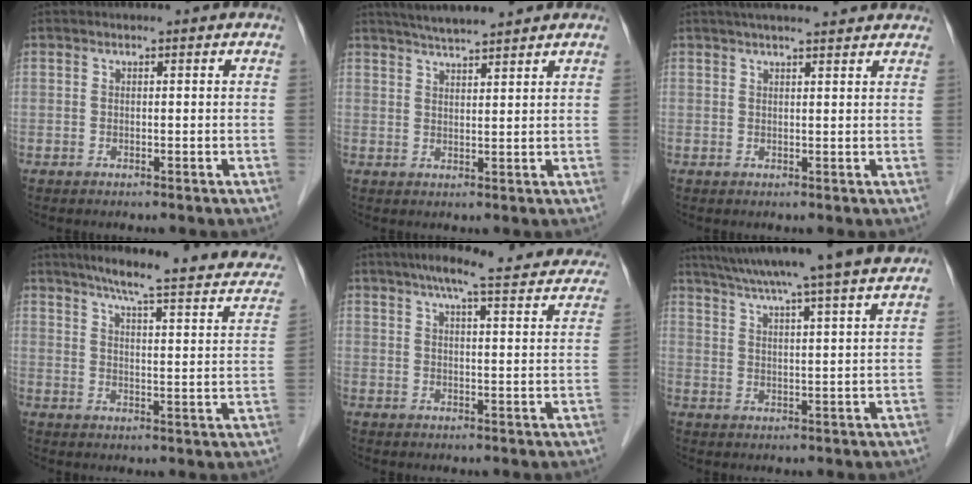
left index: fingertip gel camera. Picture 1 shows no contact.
{"total": 6.3, "force": [5.7, -0.1, 2.6], "torque": [-0.049, 0.018, 0.095]}
{"total": 9.3, "force": [8.1, 0.9, 4.4], "torque": [-0.062, 0.033, 0.102]}
{"total": 21.2, "force": [17.2, 2.8, 12.2], "torque": [-0.158, 0.000, 0.205]}
{"total": 20.4, "force": [18.3, 2.4, 8.7], "torque": [-0.120, 0.004, 0.219]}
{"total": 17.9, "force": [15.2, -1.3, 9.3], "torque": [-0.159, 0.007, 0.213]}